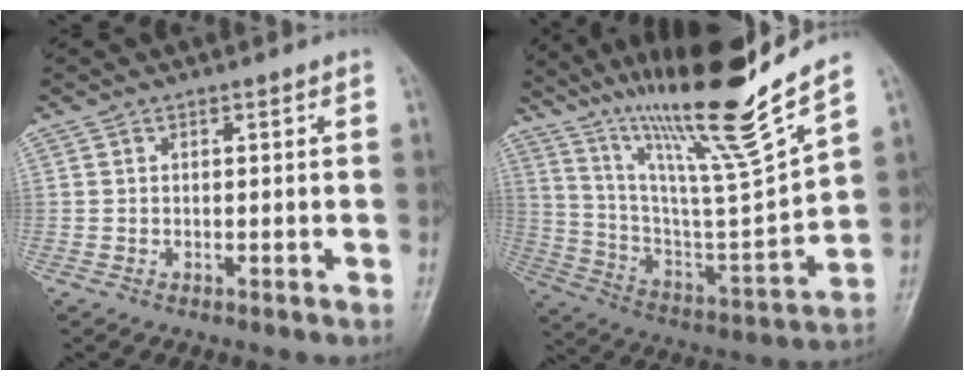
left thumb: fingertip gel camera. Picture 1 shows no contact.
{"total": 24.3, "force": [17.4, 1.4, 16.8], "torque": [-0.259, -0.075, 0.312]}